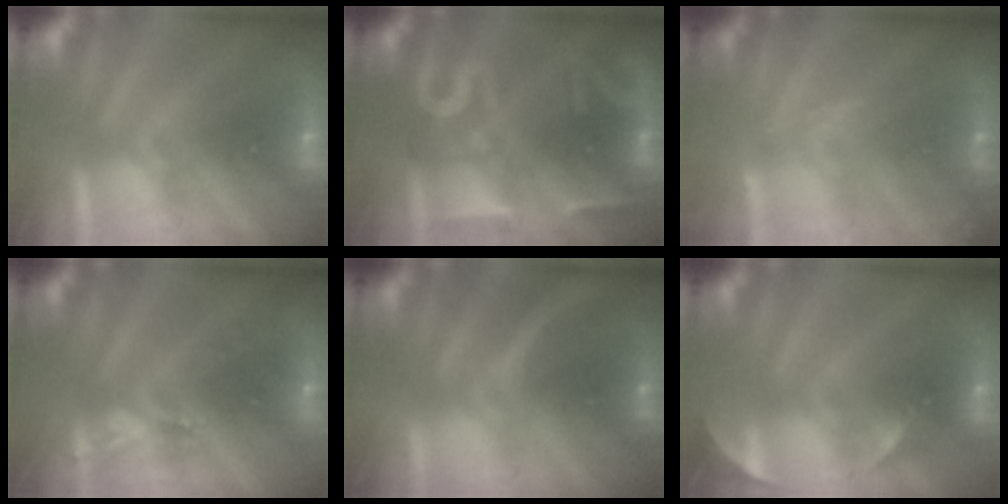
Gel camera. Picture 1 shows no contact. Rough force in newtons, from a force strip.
{"total": 2.9}
{"total": 1.7}
{"total": 2.6}
{"total": 1.3}
{"total": 2.2}